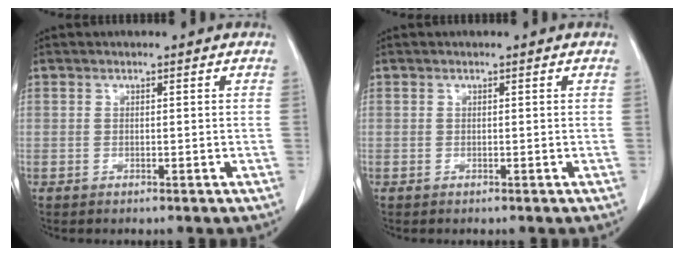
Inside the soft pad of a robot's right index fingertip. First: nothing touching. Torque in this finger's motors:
{"motor_torque": [0.06, -0.02, -0.02, 0.01]}